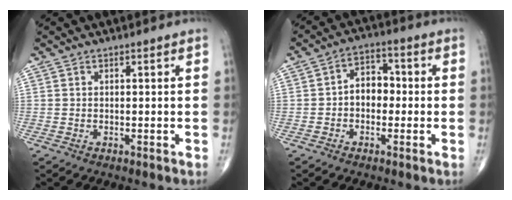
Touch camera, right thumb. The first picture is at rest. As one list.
[{"total": 5.9, "force": [-0.6, 4.3, 4.1], "torque": [-0.041, 0.022, -0.021]}]